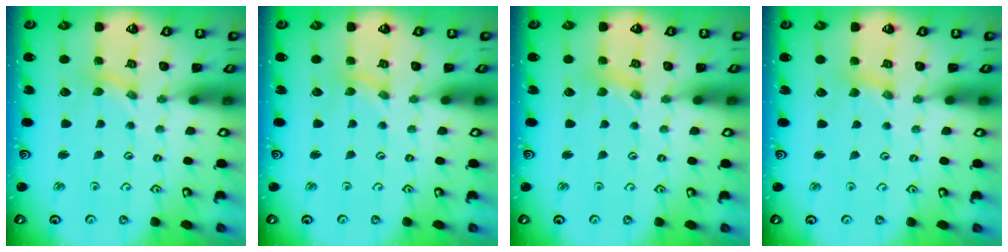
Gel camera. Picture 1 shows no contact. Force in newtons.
{"total": 0.0}
{"total": 0.7, "press": 0.7, "slide": 0.2}
{"total": 1.7, "press": 1.7, "slide": 0.3}